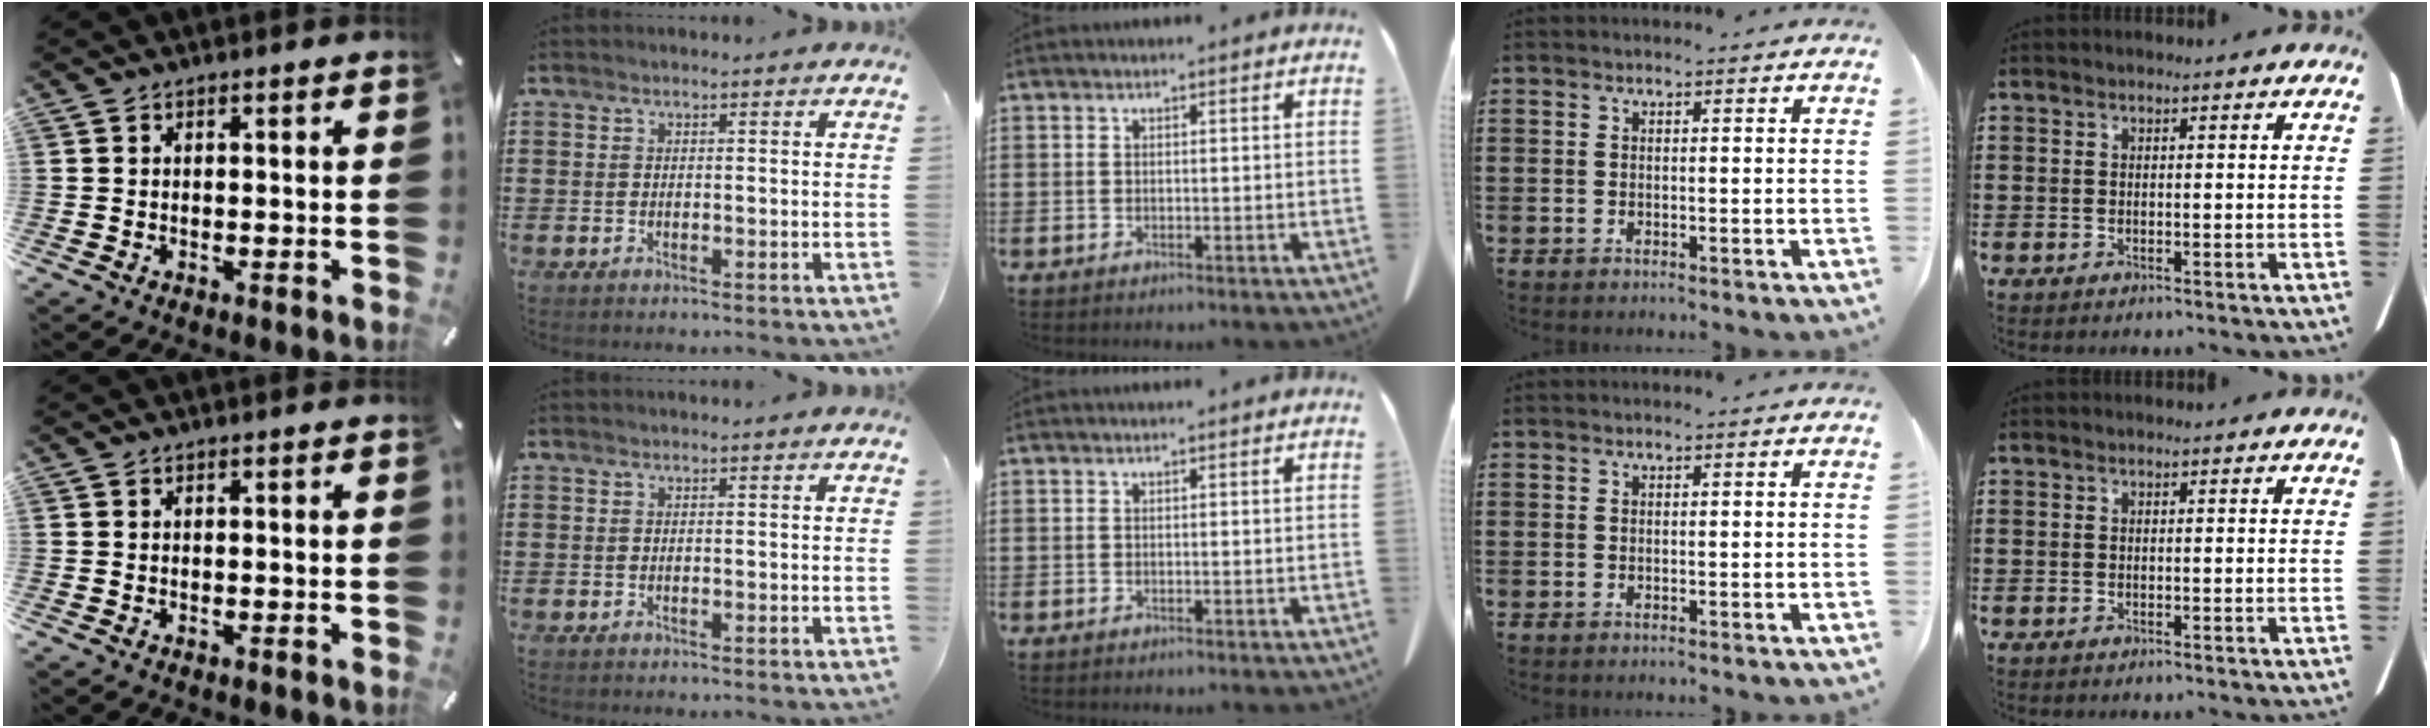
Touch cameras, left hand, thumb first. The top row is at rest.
{}